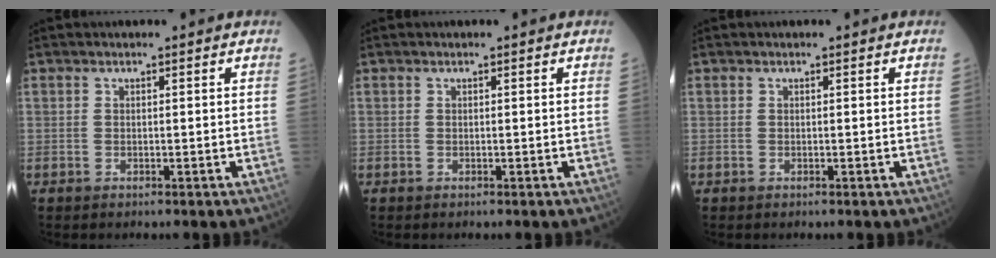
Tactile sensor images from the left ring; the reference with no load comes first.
{"total": 0.0}
{"total": 0.0}